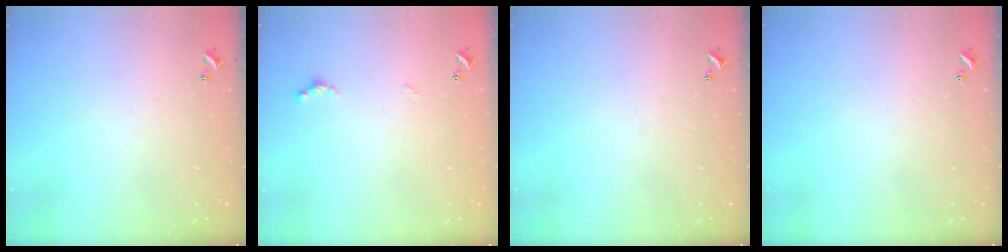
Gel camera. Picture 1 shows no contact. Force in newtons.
{"total": 3.7, "press": 3.6, "slide": 0.6}
{"total": 0.0}
{"total": 0.0}